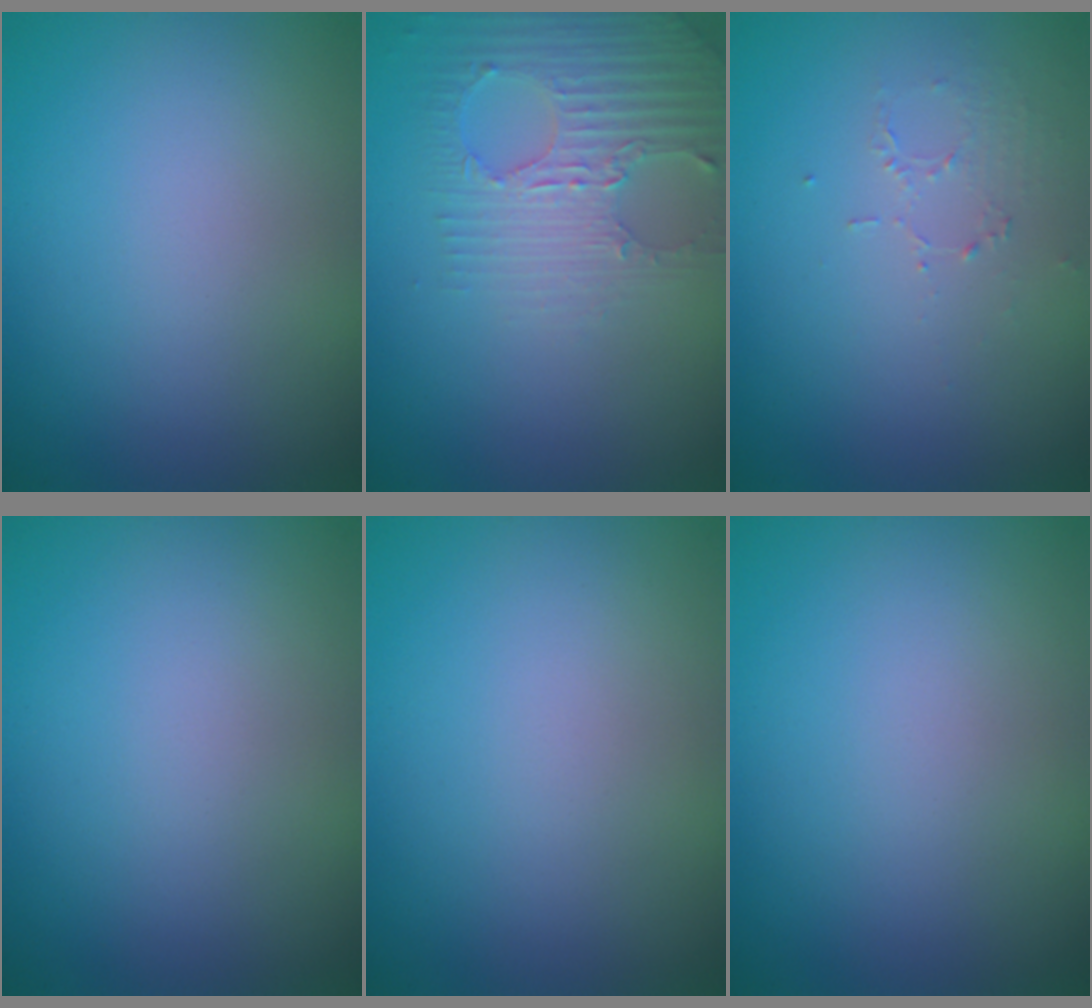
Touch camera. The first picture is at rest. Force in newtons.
{"total": 2.8, "press": 2.7, "slide": 0.9}
{"total": 1.0, "press": 0.5, "slide": 0.9}
{"total": 0.0}
{"total": 0.0}
{"total": 0.0}